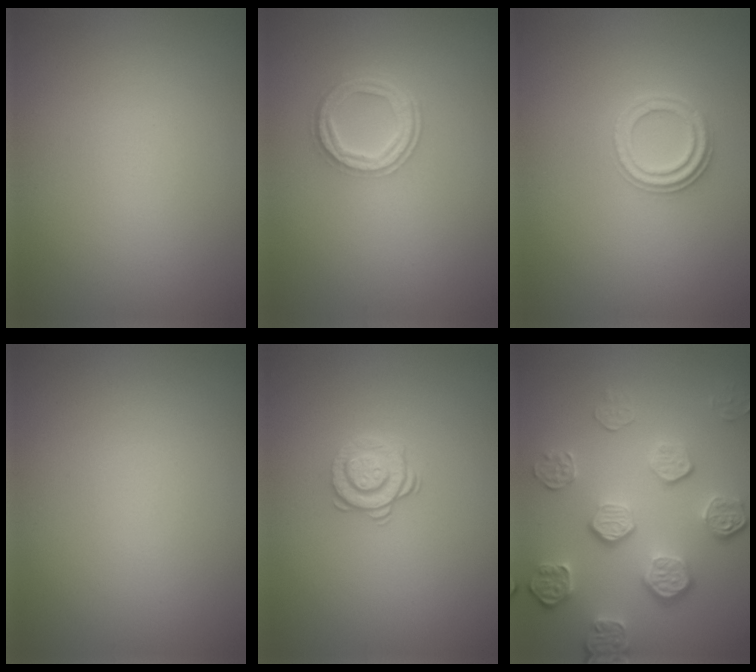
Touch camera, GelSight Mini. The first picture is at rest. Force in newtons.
{"total": 3.7, "press": 2.7, "slide": 2.5}
{"total": 2.3, "press": 2.3, "slide": 0.4}
{"total": 0.0}
{"total": 1.7, "press": 1.3, "slide": 1.1}
{"total": 5.3, "press": 4.1, "slide": 3.5}